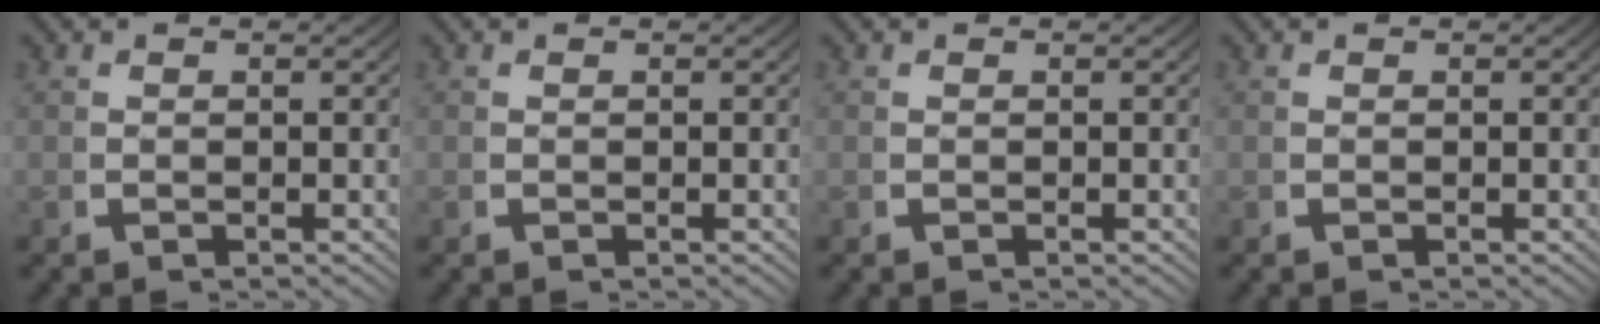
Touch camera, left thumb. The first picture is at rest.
{"total": 0.0}
{"total": 0.0}
{"total": 0.0}